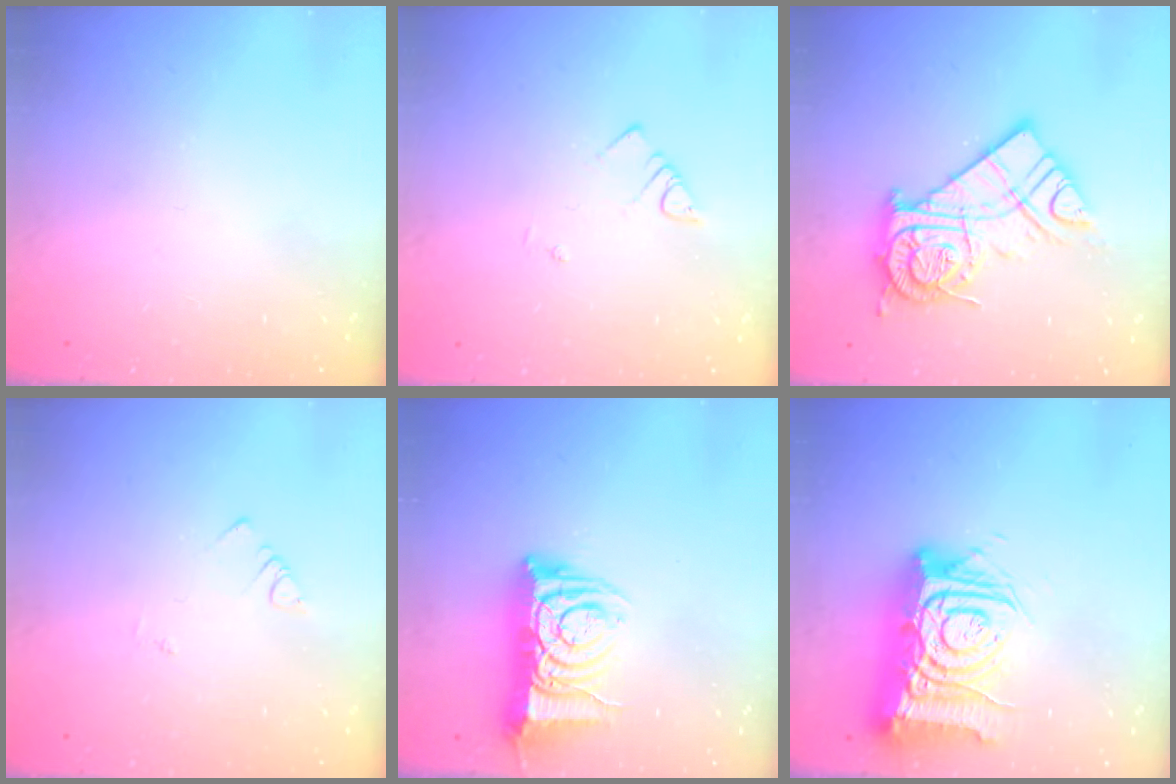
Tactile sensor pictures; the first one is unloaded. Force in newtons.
{"total": 2.1, "press": 2.1, "slide": 0.4}
{"total": 15.8, "press": 15.7, "slide": 1.3}
{"total": 1.1, "press": 1.1, "slide": 0.3}
{"total": 11.7, "press": 11.6, "slide": 1.0}
{"total": 17.8, "press": 17.7, "slide": 1.9}